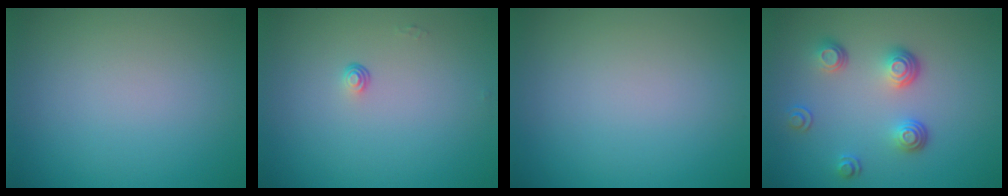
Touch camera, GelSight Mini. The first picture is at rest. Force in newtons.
{"total": 0.6, "press": 0.4, "slide": 0.5}
{"total": 0.0}
{"total": 3.5, "press": 2.6, "slide": 2.4}